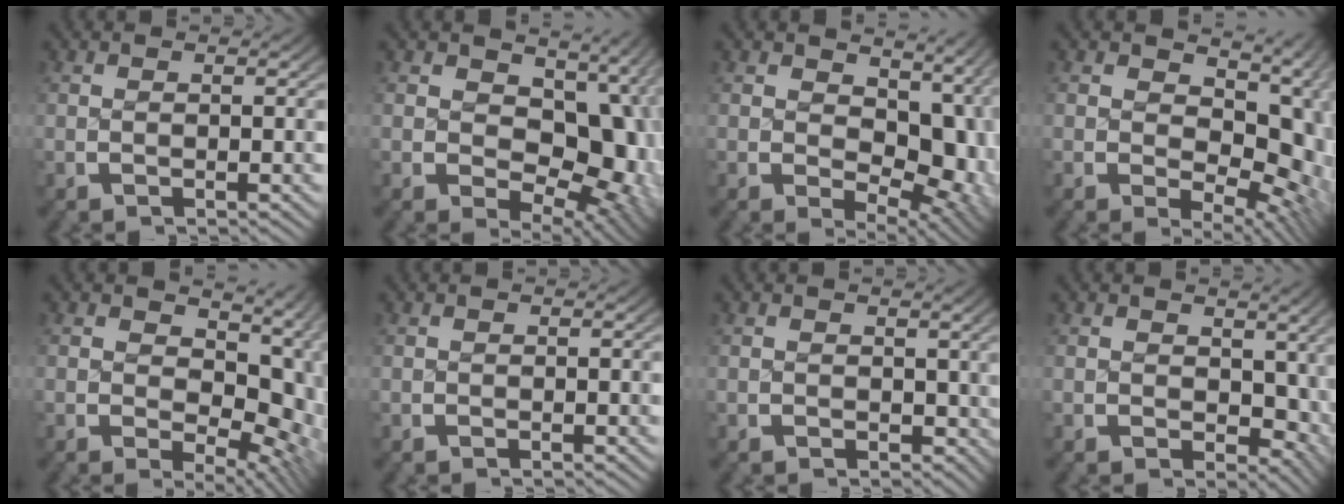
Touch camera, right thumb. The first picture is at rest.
{"total": 11.7, "force": [-0.6, 7.6, 8.8], "torque": [-0.141, -0.037, 0.008]}
{"total": 9.0, "force": [0.1, 5.4, 7.1], "torque": [-0.107, -0.025, 0.014]}
{"total": 9.5, "force": [-0.5, 5.7, 7.6], "torque": [-0.105, -0.019, 0.004]}
{"total": 8.6, "force": [-0.3, 5.0, 6.9], "torque": [-0.093, -0.015, 0.005]}
{"total": 0.0}
{"total": 0.9, "force": [0.1, 0.9, 0.3], "torque": [0.000, -0.004, 0.004]}
{"total": 3.2, "force": [0.6, 2.4, 2.0], "torque": [-0.017, -0.006, 0.010]}